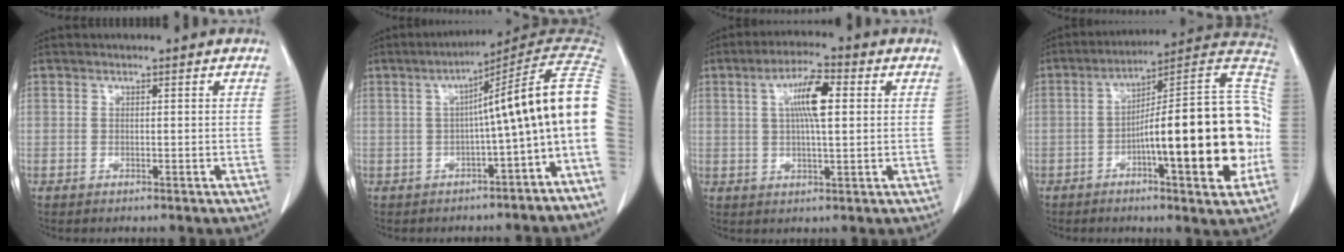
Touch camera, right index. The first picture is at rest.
{"total": 12.5, "force": [-1.0, -0.4, 12.5], "torque": [-0.161, 0.038, -0.024]}
{"total": 7.7, "force": [1.9, 1.5, 7.4], "torque": [-0.135, 0.013, 0.032]}
{"total": 22.7, "force": [-4.7, 2.7, 22.1], "torque": [-0.261, 0.026, -0.064]}